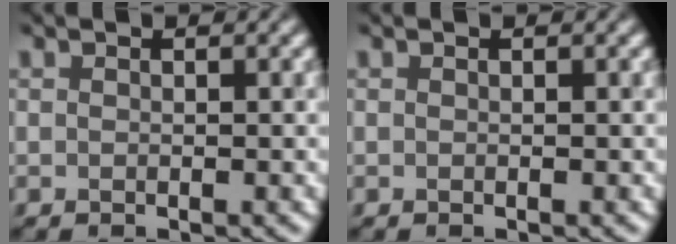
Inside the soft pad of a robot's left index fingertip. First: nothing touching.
{"total": 0.0}